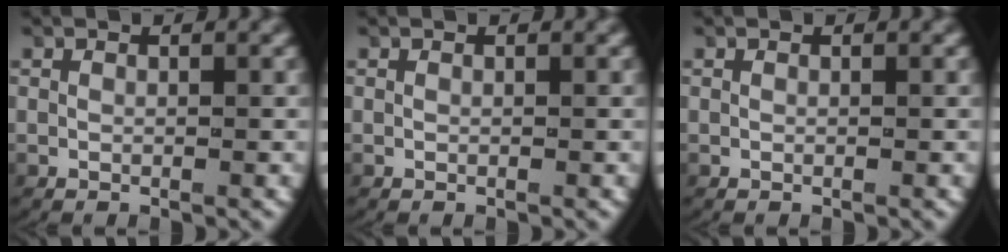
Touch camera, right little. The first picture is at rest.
{"total": 0.0}
{"total": 0.0}